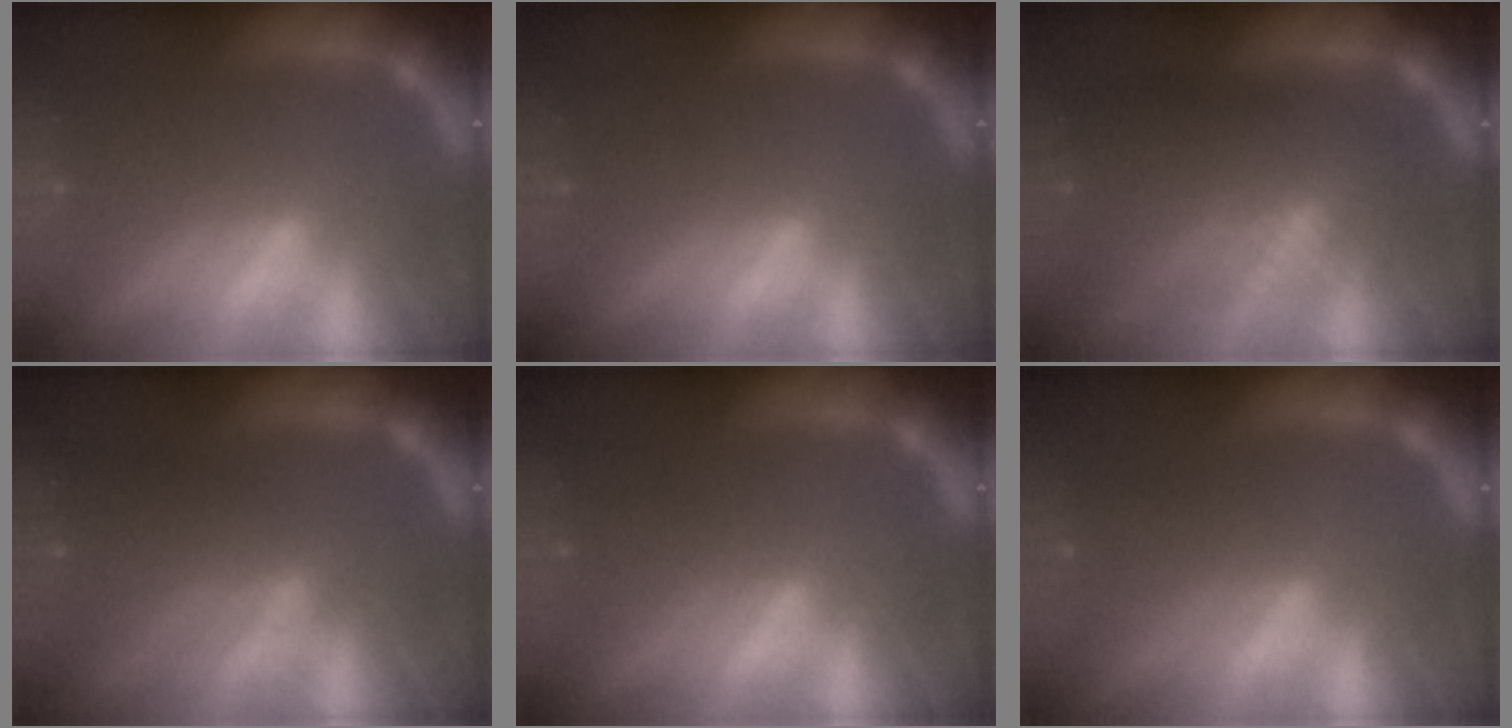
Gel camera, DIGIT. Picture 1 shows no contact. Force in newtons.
{"total": 0.0}
{"total": 8.5}
{"total": 4.6}
{"total": 2.0}
{"total": 2.5}